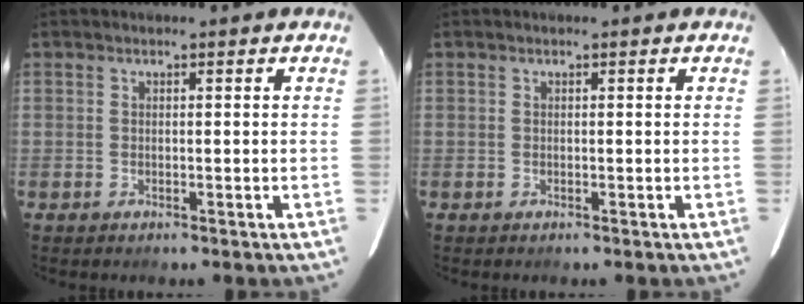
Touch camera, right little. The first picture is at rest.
{"total": 0.0}